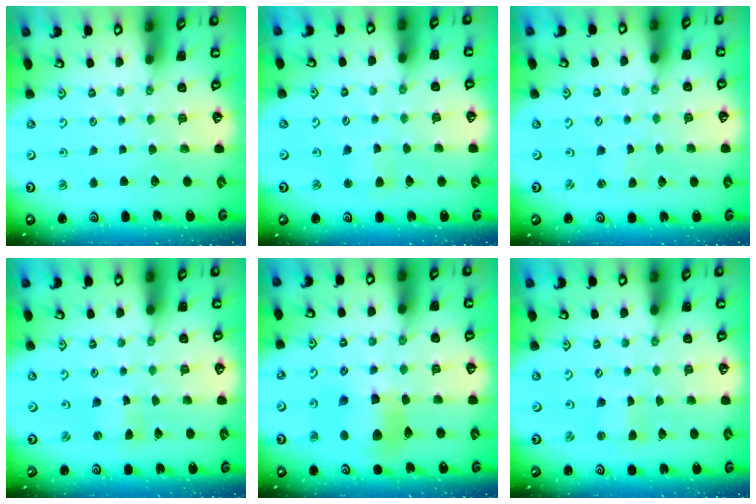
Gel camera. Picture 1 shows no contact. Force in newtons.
{"total": 3.5, "press": 3.5, "slide": 0.3}
{"total": 0.7, "press": 0.7, "slide": 0.2}
{"total": 0.7, "press": 0.7, "slide": 0.2}
{"total": 11.2, "press": 11.1, "slide": 1.5}
{"total": 0.9, "press": 0.9, "slide": 0.0}